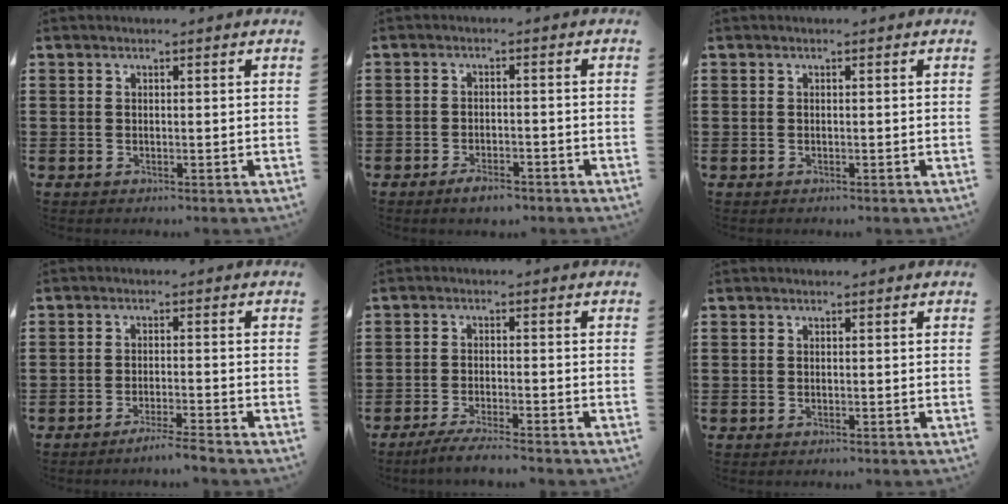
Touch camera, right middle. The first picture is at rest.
{"total": 2.8, "force": [-2.2, 0.8, 1.5], "torque": [-0.026, 0.004, -0.040]}
{"total": 0.0}
{"total": 3.0, "force": [-2.8, -0.4, 1.2], "torque": [-0.018, -0.001, -0.053]}
{"total": 3.3, "force": [-3.1, -0.2, 1.2], "torque": [-0.020, -0.004, -0.060]}
{"total": 0.0}